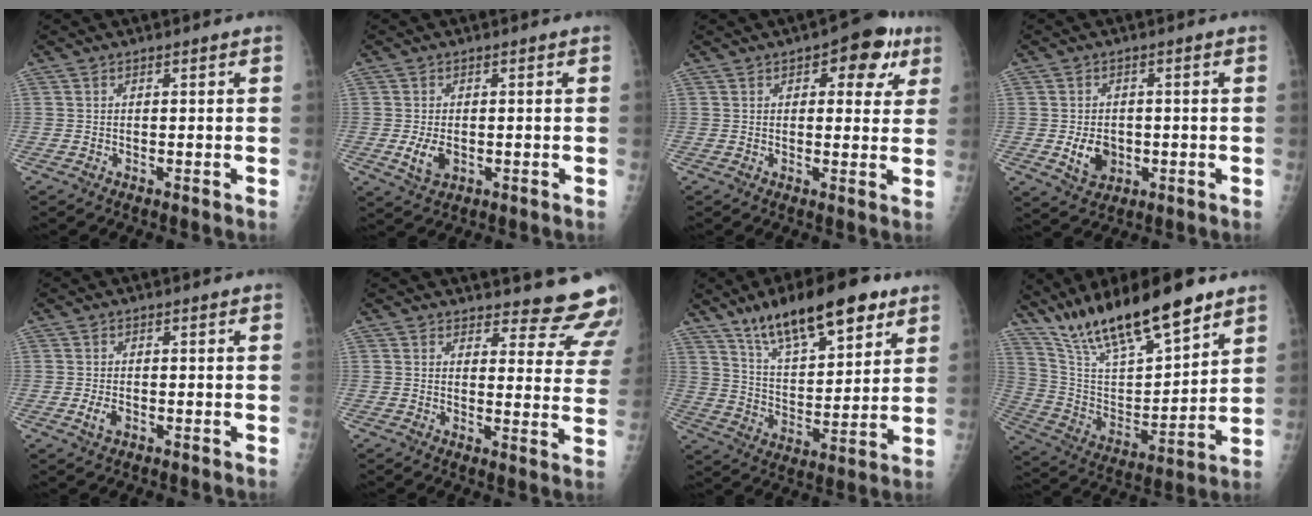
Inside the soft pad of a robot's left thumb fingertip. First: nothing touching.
{"total": 4.0, "force": [-0.5, 2.6, 3.0], "torque": [-0.054, -0.008, -0.003]}
{"total": 9.5, "force": [4.5, 4.8, 6.7], "torque": [-0.042, -0.008, 0.049]}
{"total": 5.5, "force": [-0.8, 4.3, 3.4], "torque": [-0.038, -0.003, -0.004]}
{"total": 2.3, "force": [-0.4, 1.4, 1.8], "torque": [-0.034, -0.003, -0.006]}
{"total": 13.5, "force": [12.9, 3.6, 1.9], "torque": [0.028, -0.117, 0.125]}
{"total": 19.0, "force": [12.4, 6.9, 12.6], "torque": [-0.169, -0.050, 0.213]}
{"total": 23.0, "force": [16.9, 6.3, 14.2], "torque": [-0.222, -0.058, 0.306]}